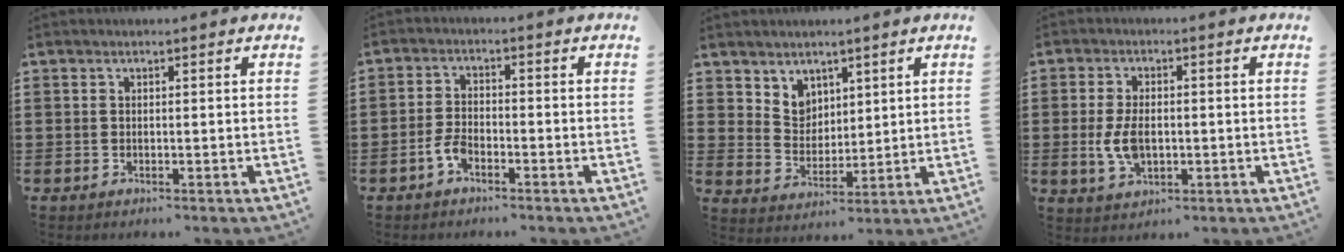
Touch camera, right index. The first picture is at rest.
{"total": 3.2, "force": [-1.9, 1.3, 2.2], "torque": [-0.056, -0.004, -0.039]}
{"total": 5.0, "force": [3.5, 3.5, 0.5], "torque": [-0.031, 0.001, 0.066]}
{"total": 5.4, "force": [-0.7, 2.8, 4.6], "torque": [-0.105, -0.005, -0.015]}